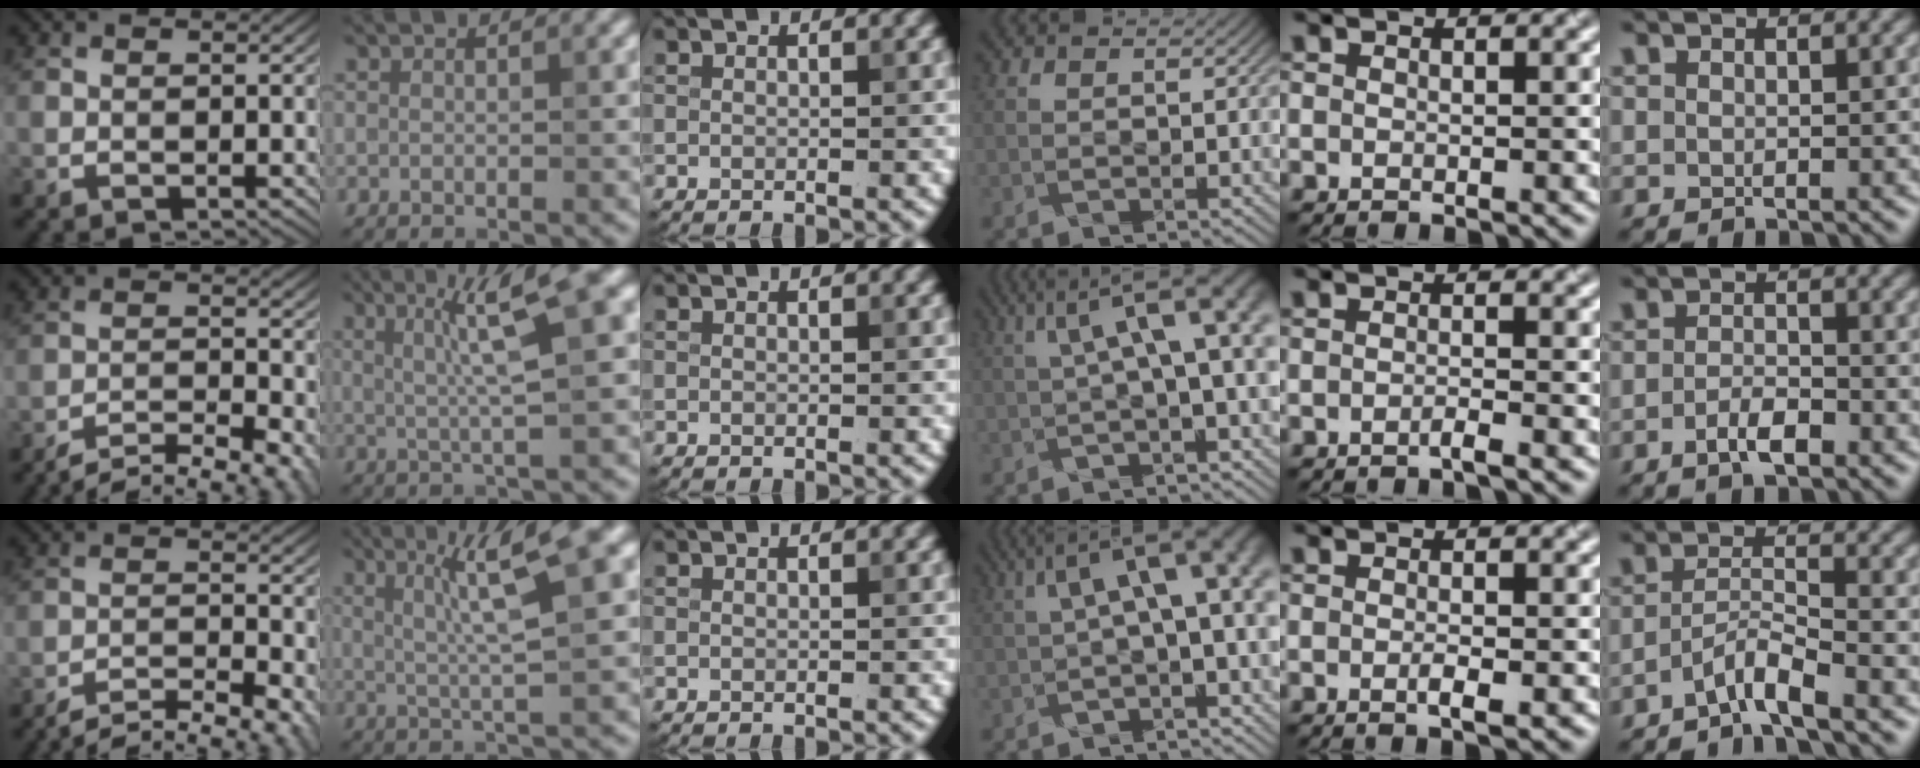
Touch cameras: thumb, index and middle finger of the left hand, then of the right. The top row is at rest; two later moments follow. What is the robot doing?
{"motion": "pour", "object": "sugar"}